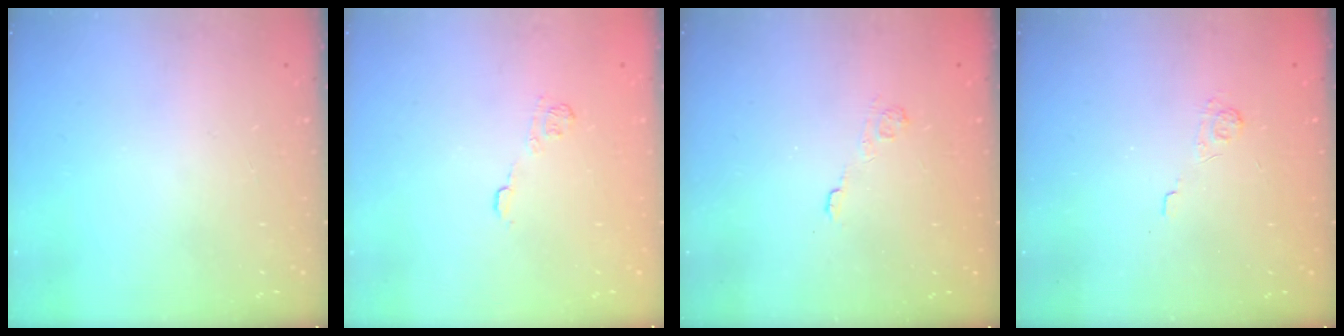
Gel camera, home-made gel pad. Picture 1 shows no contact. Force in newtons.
{"total": 7.6, "press": 7.5, "slide": 1.5}
{"total": 2.5, "press": 2.1, "slide": 1.4}
{"total": 2.0, "press": 1.4, "slide": 1.4}